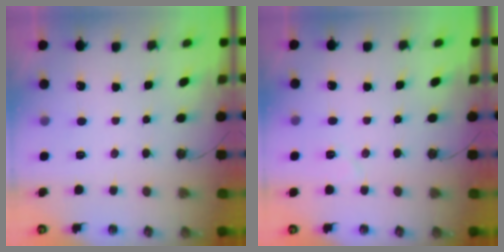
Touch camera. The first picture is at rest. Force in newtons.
{"total": 4.6, "press": 4.3, "slide": 1.7}